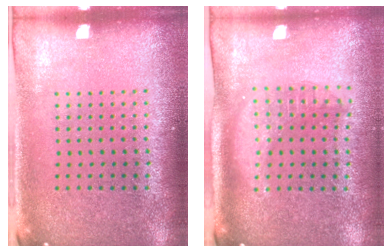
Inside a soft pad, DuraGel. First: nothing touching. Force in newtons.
{"total": 1.7, "press": 1.5, "slide": 0.9}